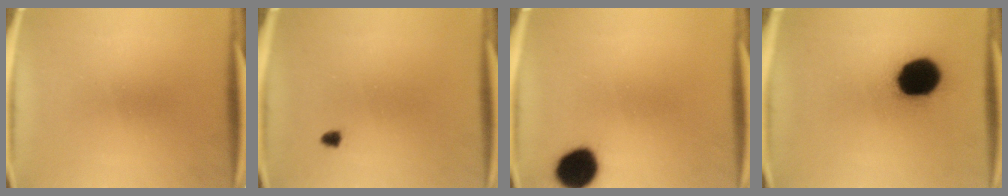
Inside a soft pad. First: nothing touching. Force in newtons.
{"total": 1.0}
{"total": 10.3}
{"total": 18.0}